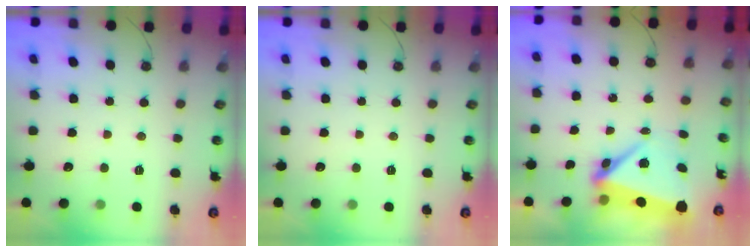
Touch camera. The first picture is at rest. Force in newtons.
{"total": 0.0}
{"total": 7.5, "press": 7.2, "slide": 1.8}